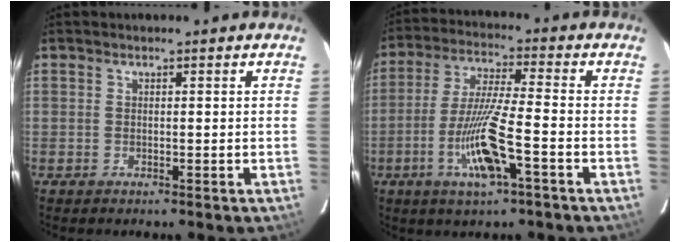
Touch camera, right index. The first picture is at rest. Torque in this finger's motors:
{"motor_torque": [0.10, -0.17, 0.22, 0.11]}